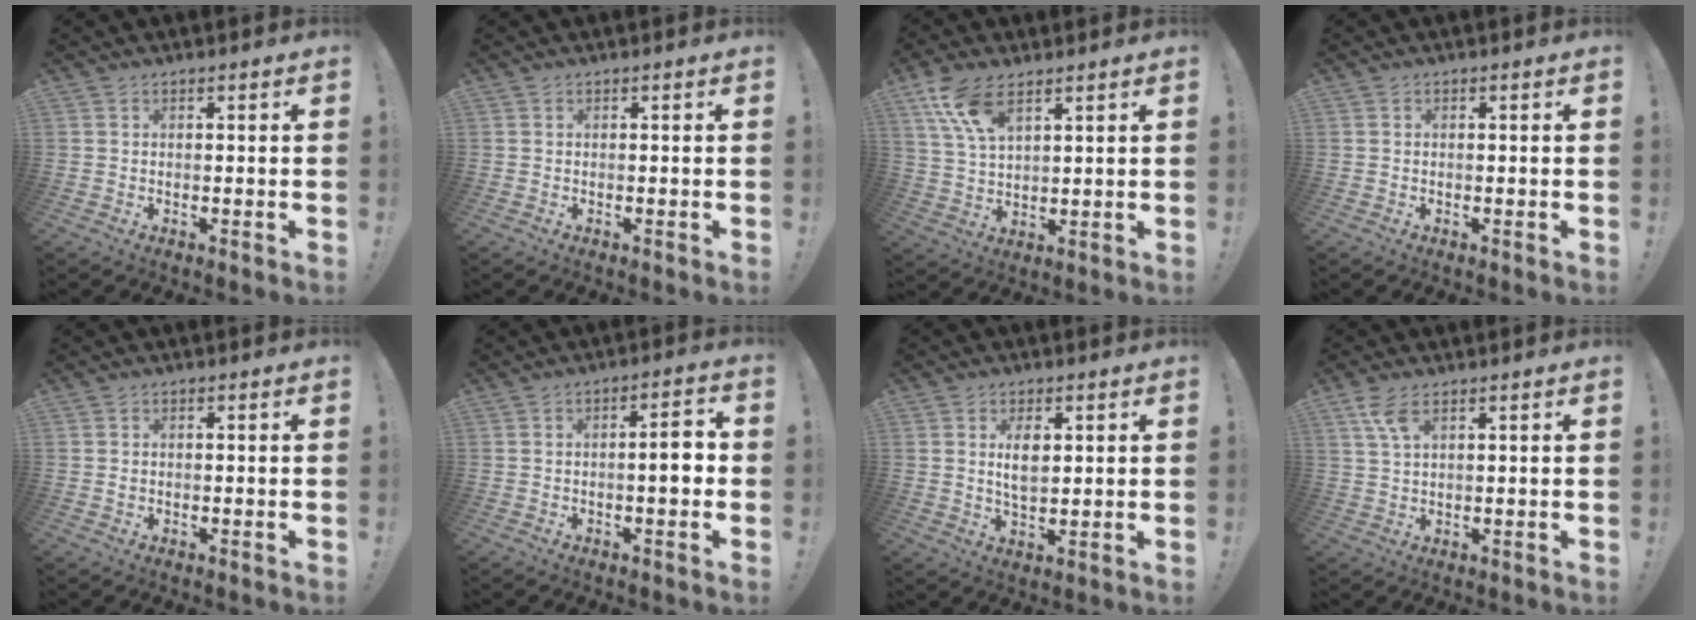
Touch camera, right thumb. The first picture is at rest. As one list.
[{"total": 0.0}, {"total": 10.6, "force": [6.4, 4.8, 6.9], "torque": [-0.136, -0.017, 0.125]}, {"total": 0.0}, {"total": 0.6, "force": [0.0, 0.5, 0.3], "torque": [-0.006, 0.002, 0.000]}, {"total": 5.8, "force": [-0.7, 1.4, 5.6], "torque": [-0.080, 0.005, -0.015]}, {"total": 5.9, "force": [1.8, 3.1, 4.7], "torque": [-0.073, -0.011, 0.026]}, {"total": 5.7, "force": [3.3, 2.4, 4.0], "torque": [-0.084, -0.006, 0.064]}]